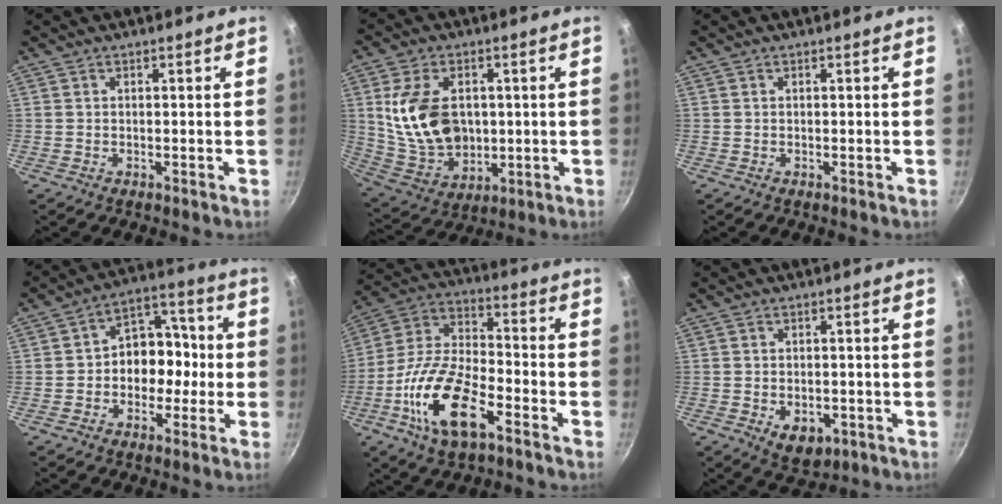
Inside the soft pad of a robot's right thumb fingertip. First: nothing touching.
{"total": 16.4, "force": [1.8, 11.3, 11.7], "torque": [-0.196, -0.014, 0.048]}
{"total": 0.0}
{"total": 11.1, "force": [-1.4, 8.7, 6.7], "torque": [-0.029, 0.044, -0.035]}
{"total": 18.2, "force": [-8.1, 8.1, 14.1], "torque": [-0.264, 0.041, -0.165]}
{"total": 6.3, "force": [-2.1, 4.1, 4.3], "torque": [-0.044, 0.001, -0.019]}